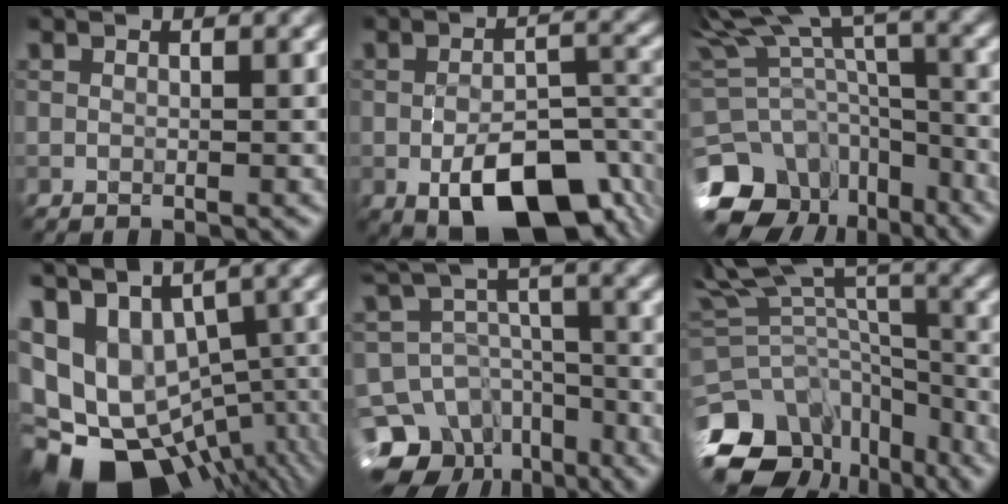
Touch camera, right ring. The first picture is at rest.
{"total": 10.1, "force": [-4.9, 4.9, 7.4], "torque": [-0.119, -0.011, -0.058]}
{"total": 15.2, "force": [-8.9, 10.4, 6.4], "torque": [-0.138, -0.014, -0.094]}
{"total": 13.3, "force": [-2.8, 8.9, 9.5], "torque": [-0.152, -0.004, 0.014]}
{"total": 13.5, "force": [-9.4, 8.6, 4.4], "torque": [-0.090, 0.003, -0.118]}
{"total": 13.2, "force": [-9.8, 7.6, 4.4], "torque": [-0.082, 0.019, -0.121]}